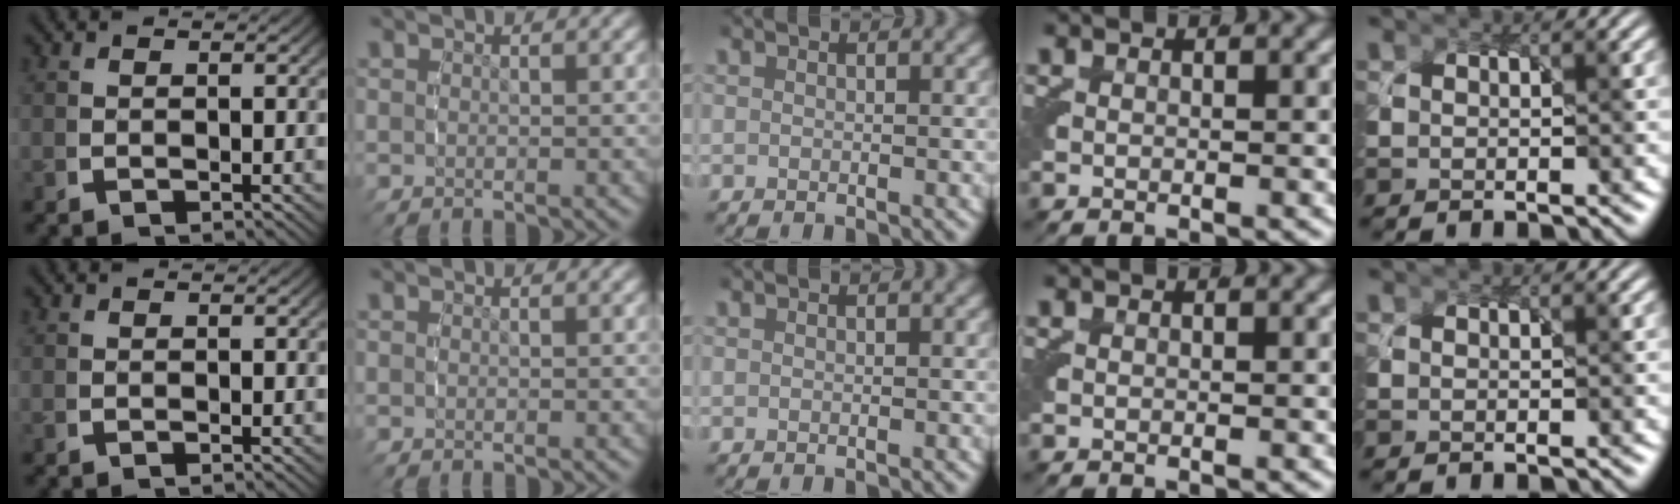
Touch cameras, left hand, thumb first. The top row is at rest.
{}